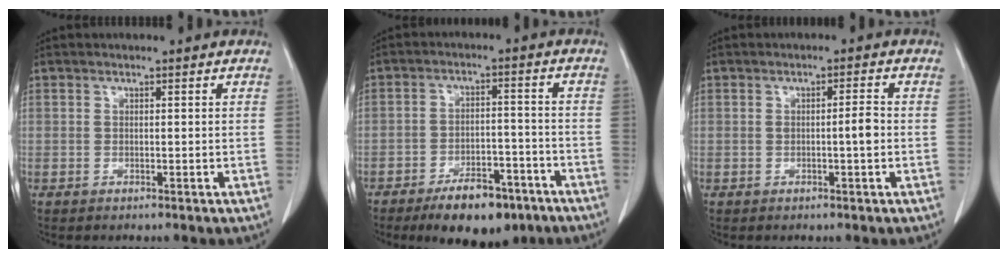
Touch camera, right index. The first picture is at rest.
{"total": 10.4, "force": [-7.2, 4.2, 6.2], "torque": [-0.089, 0.003, -0.112]}
{"total": 2.4, "force": [-0.3, 0.1, 2.4], "torque": [-0.039, 0.000, -0.005]}